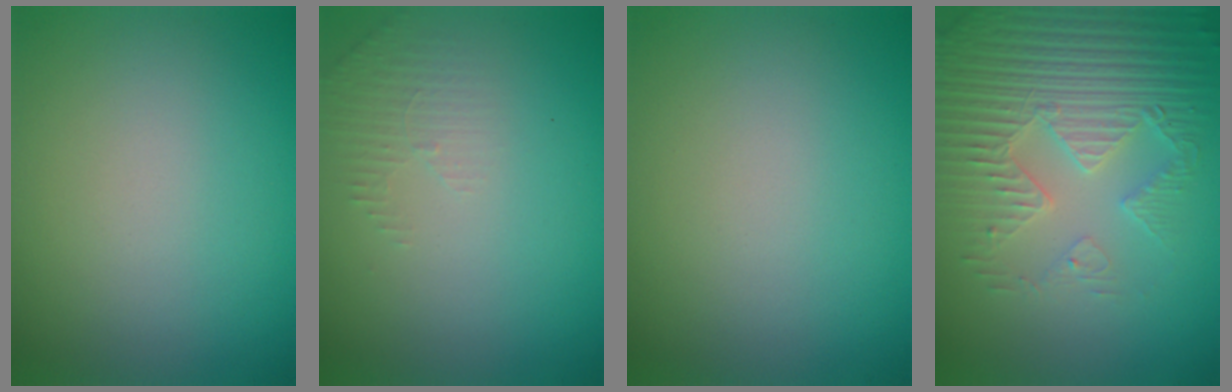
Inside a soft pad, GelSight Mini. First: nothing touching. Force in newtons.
{"total": 1.5, "press": 1.5, "slide": 0.4}
{"total": 0.0}
{"total": 5.0, "press": 4.7, "slide": 1.8}